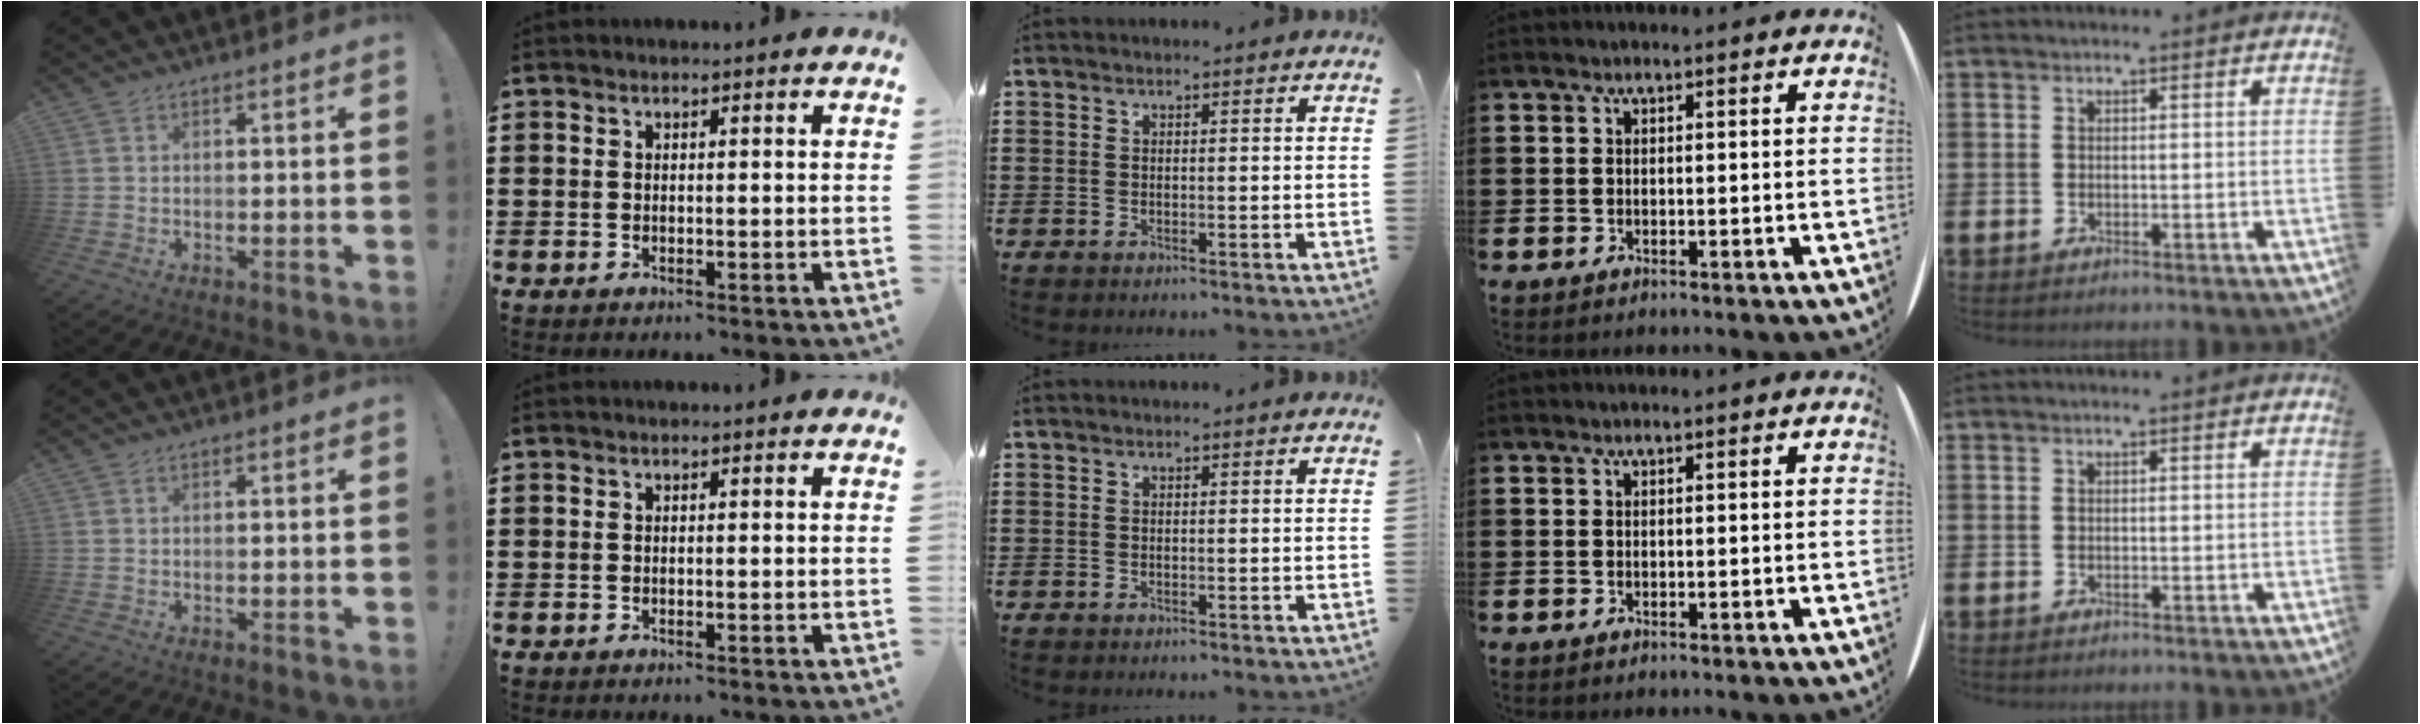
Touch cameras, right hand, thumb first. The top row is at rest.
{}